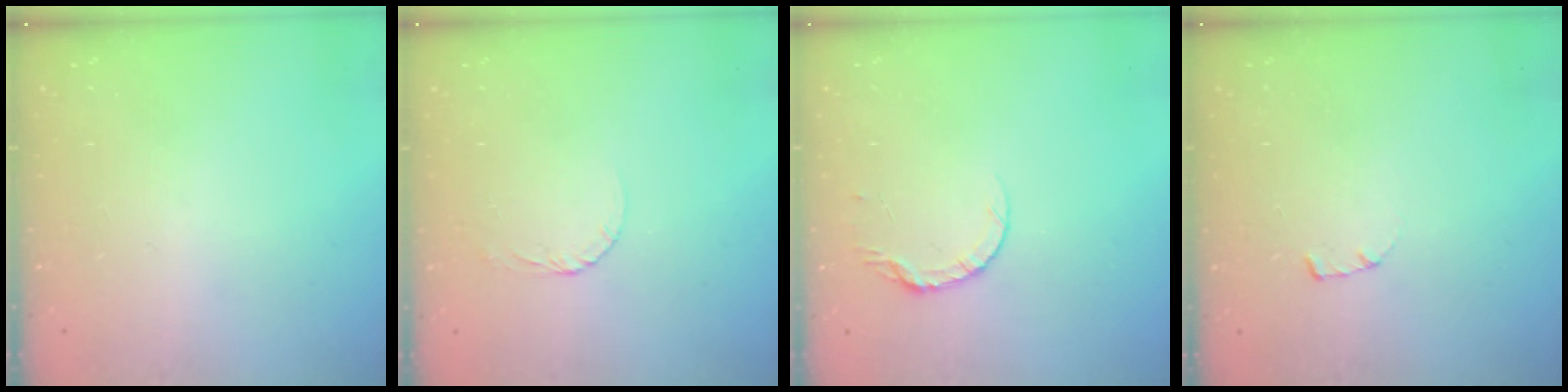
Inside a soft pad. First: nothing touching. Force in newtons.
{"total": 2.6, "press": 2.6, "slide": 0.1}
{"total": 5.3, "press": 5.2, "slide": 0.6}
{"total": 1.7, "press": 1.7, "slide": 0.2}